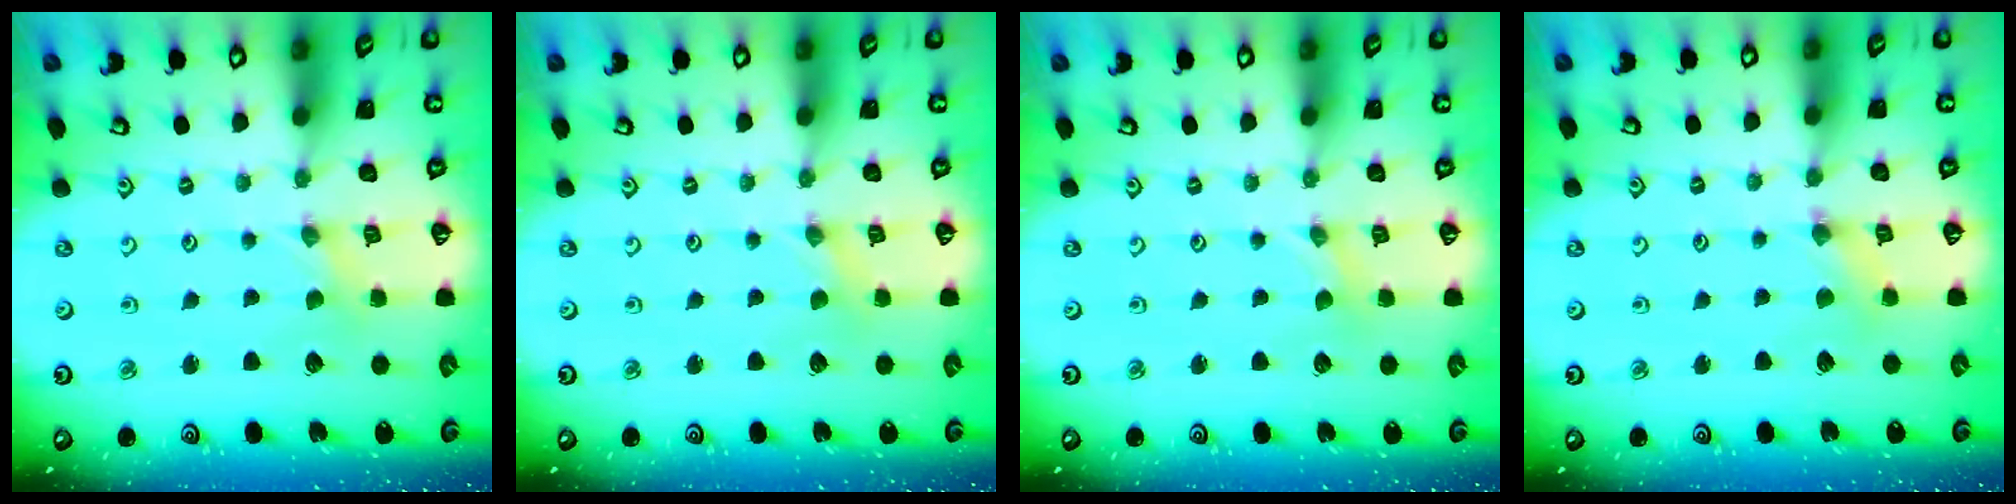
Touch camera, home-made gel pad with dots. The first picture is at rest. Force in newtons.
{"total": 0.0}
{"total": 0.0}
{"total": 1.5, "press": 1.4, "slide": 0.3}